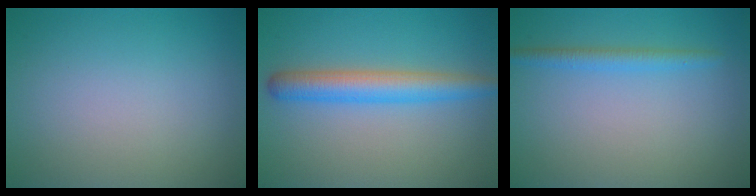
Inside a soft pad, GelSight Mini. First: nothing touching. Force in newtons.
{"total": 4.3, "press": 4.3, "slide": 0.1}
{"total": 1.8, "press": 1.8, "slide": 0.0}